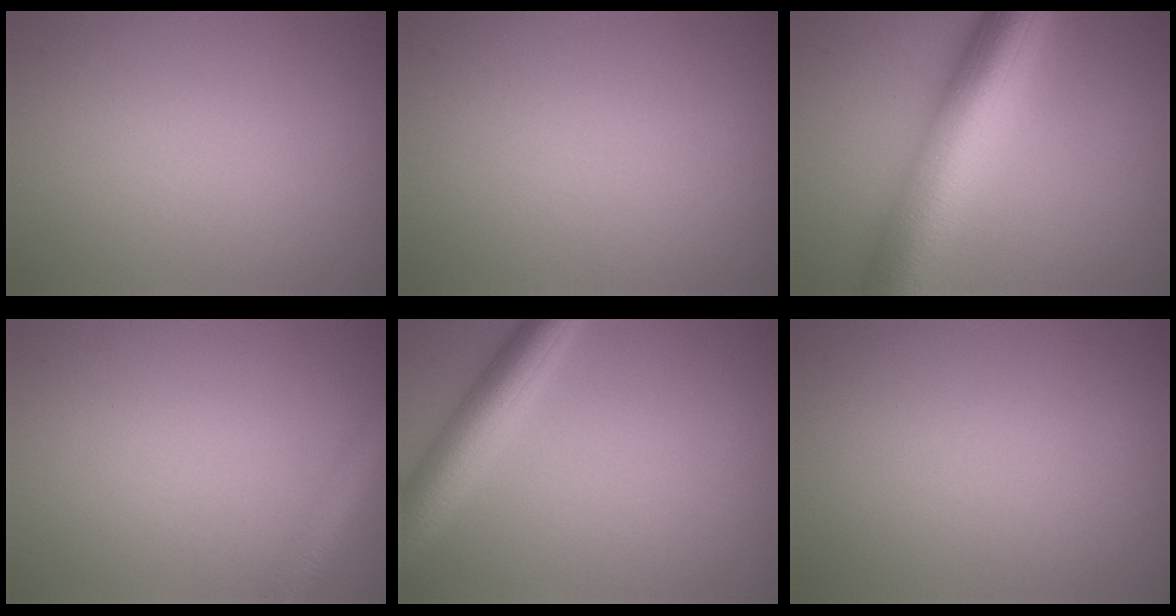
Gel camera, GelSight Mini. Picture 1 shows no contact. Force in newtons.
{"total": 0.0}
{"total": 10.7, "press": 10.7, "slide": 0.1}
{"total": 2.5, "press": 2.5, "slide": 0.1}
{"total": 4.8, "press": 4.8, "slide": 0.1}
{"total": 0.0}